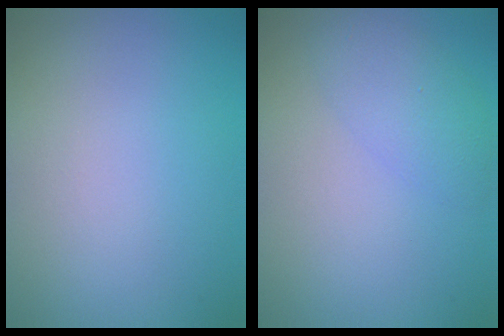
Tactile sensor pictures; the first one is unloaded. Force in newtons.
{"total": 2.5, "press": 2.5, "slide": 0.1}